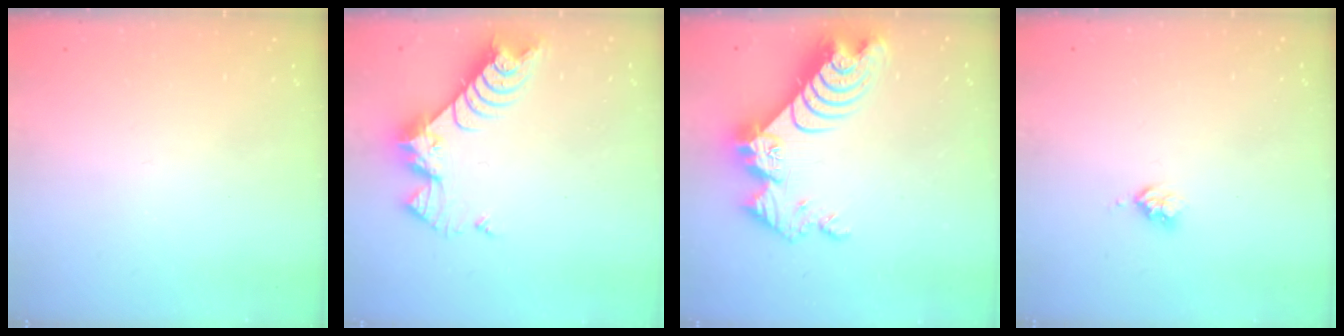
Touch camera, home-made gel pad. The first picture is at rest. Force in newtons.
{"total": 8.7, "press": 8.7, "slide": 0.9}
{"total": 14.6, "press": 14.5, "slide": 1.5}
{"total": 2.5, "press": 2.5, "slide": 0.3}